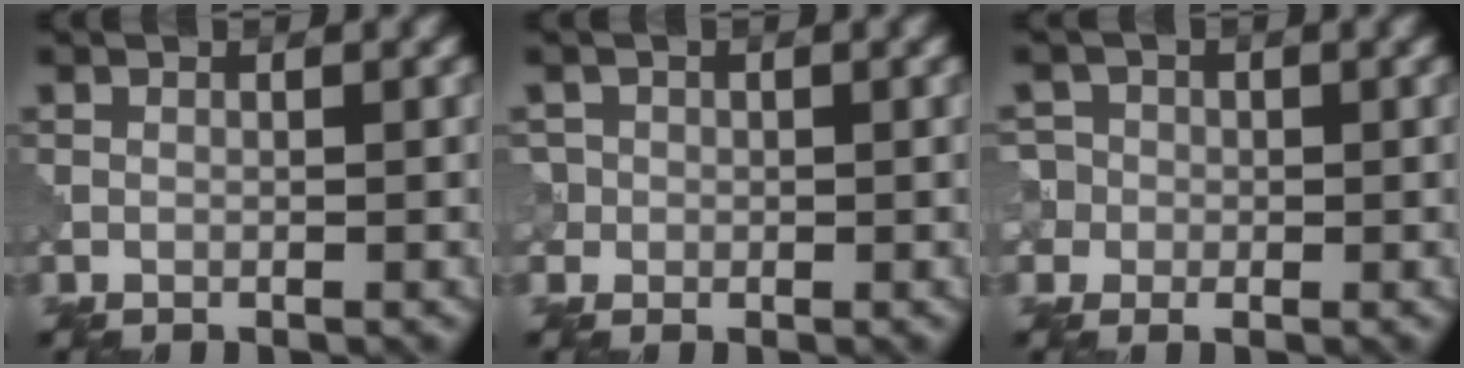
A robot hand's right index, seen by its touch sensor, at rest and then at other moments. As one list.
[{"total": 1.4, "force": [0.0, 1.4, 0.2], "torque": [0.002, 0.000, 0.002]}, {"total": 3.2, "force": [0.0, 3.0, 1.1], "torque": [0.000, 0.021, -0.029]}]